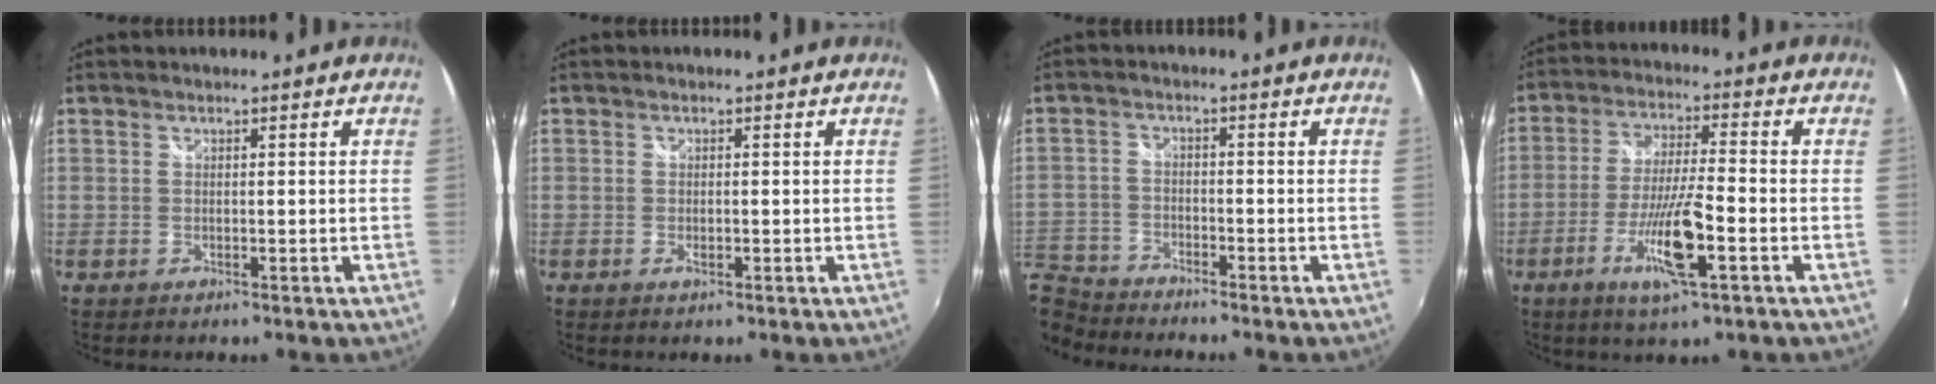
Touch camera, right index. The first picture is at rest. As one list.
[{"total": 1.1, "force": [-0.4, 0.6, 0.9], "torque": [-0.016, -0.002, -0.007]}, {"total": 8.8, "force": [-7.8, 4.0, 1.0], "torque": [-0.054, -0.001, -0.158]}, {"total": 11.1, "force": [-4.6, 0.8, 10.1], "torque": [-0.200, -0.013, -0.086]}]